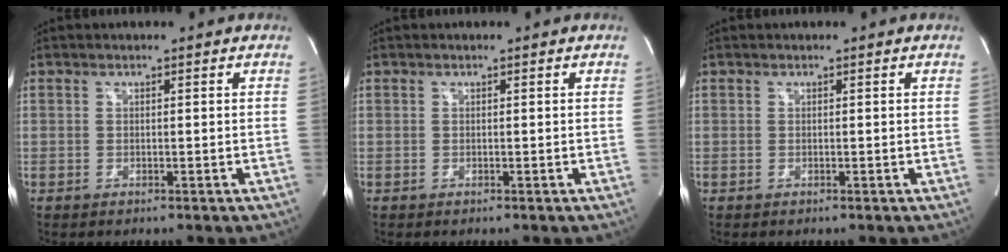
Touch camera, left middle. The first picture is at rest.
{"total": 0.0}
{"total": 0.0}